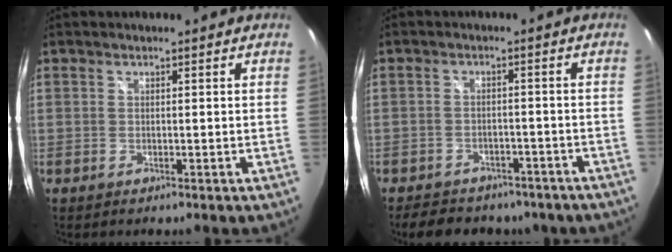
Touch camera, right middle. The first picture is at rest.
{"total": 13.8, "force": [-10.8, 6.6, 5.5], "torque": [-0.118, 0.004, -0.136]}